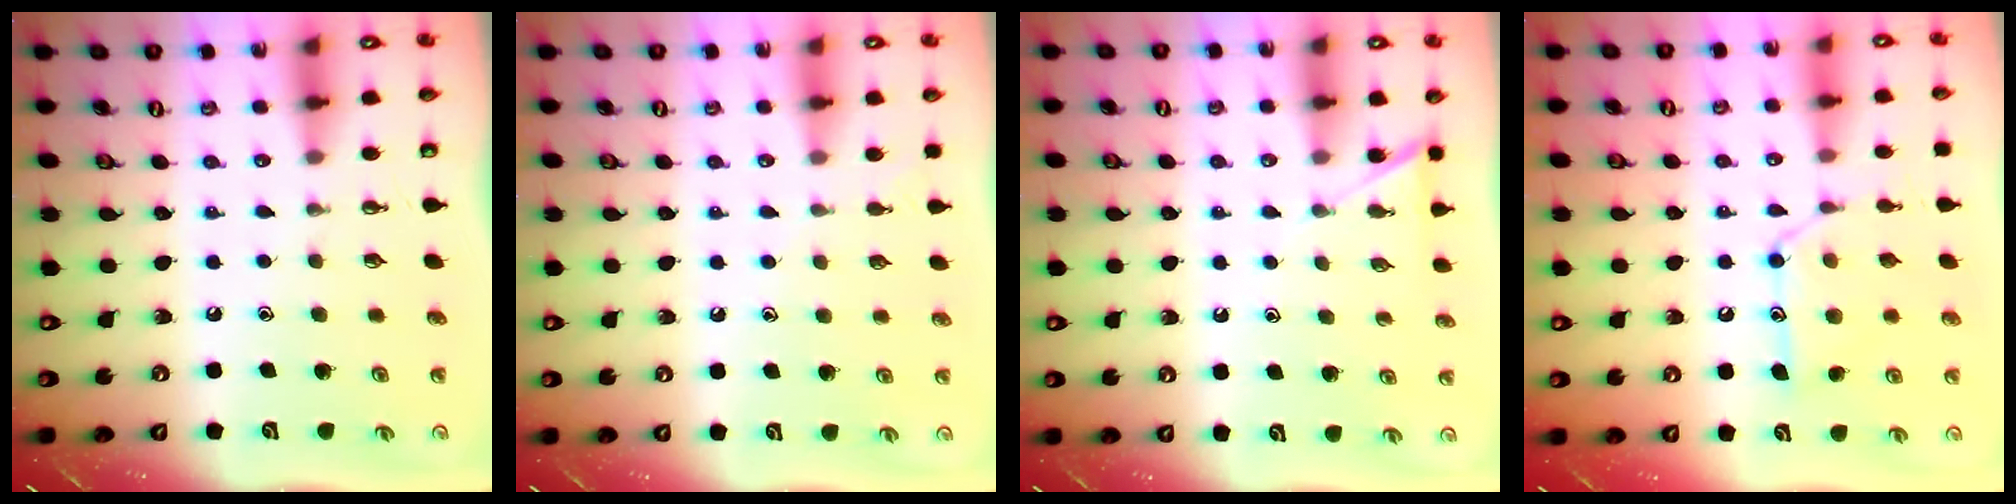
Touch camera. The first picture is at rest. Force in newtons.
{"total": 2.9, "press": 2.9, "slide": 0.4}
{"total": 4.1, "press": 4.1, "slide": 0.4}
{"total": 13.7, "press": 13.7, "slide": 1.1}